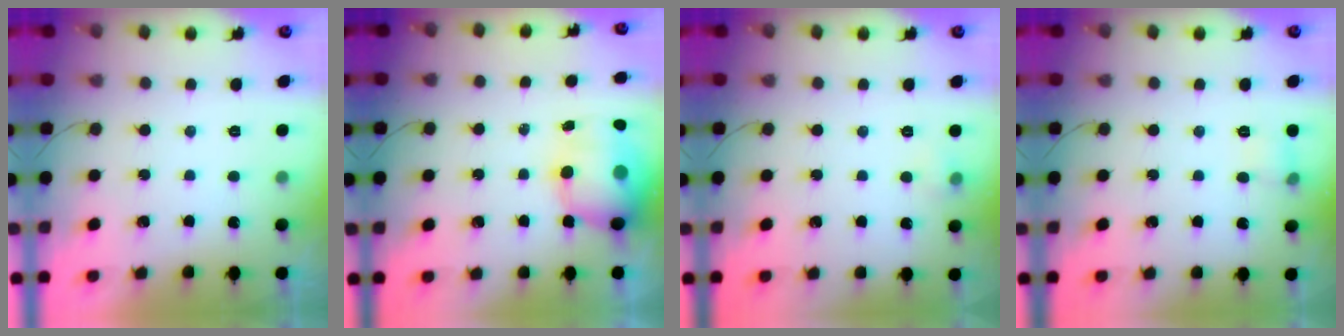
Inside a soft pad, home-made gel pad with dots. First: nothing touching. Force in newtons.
{"total": 11.4, "press": 11.0, "slide": 2.8}
{"total": 3.7, "press": 3.5, "slide": 1.0}
{"total": 5.0, "press": 4.7, "slide": 1.6}